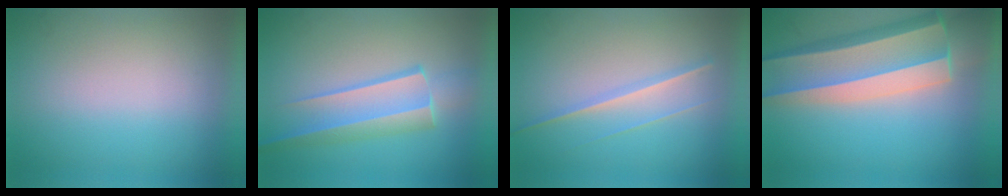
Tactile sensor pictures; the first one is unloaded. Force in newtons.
{"total": 3.2}
{"total": 1.3}
{"total": 8.1}